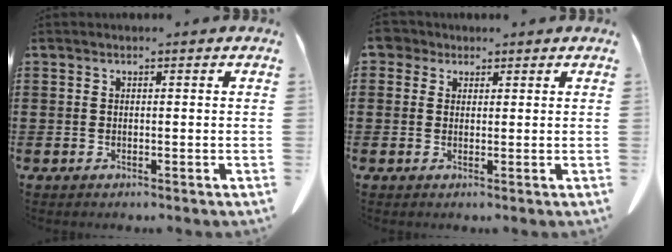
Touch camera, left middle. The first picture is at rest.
{"total": 2.6, "force": [1.7, 1.8, 0.9], "torque": [-0.028, 0.011, 0.031]}